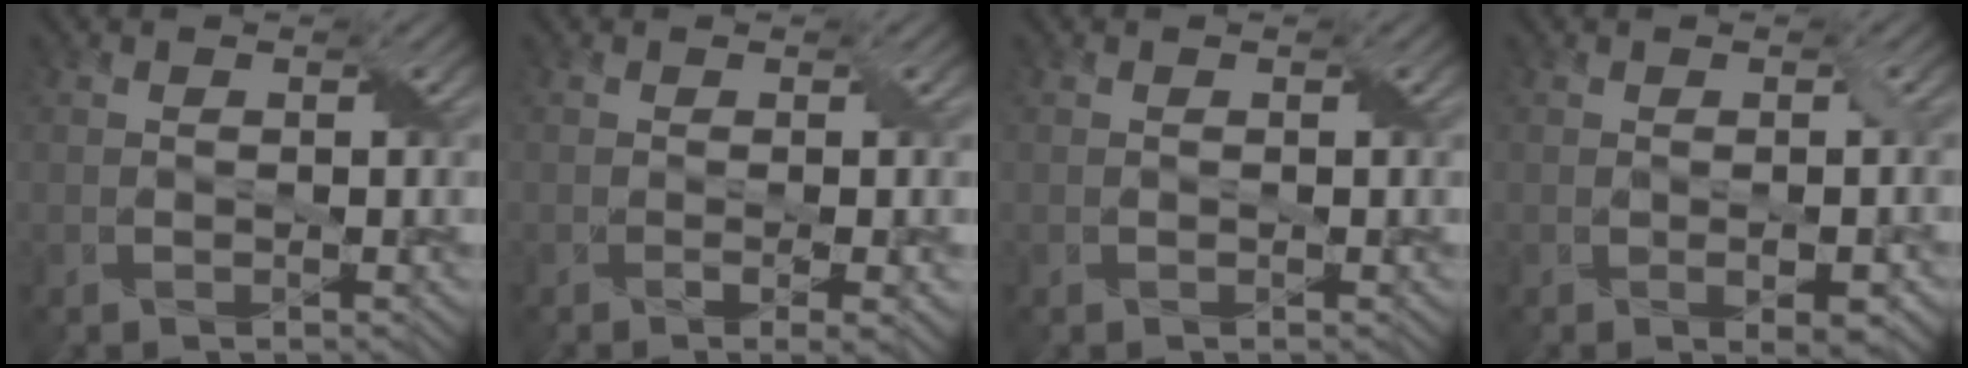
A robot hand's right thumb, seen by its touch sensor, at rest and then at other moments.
{"total": 2.7, "force": [-0.5, 0.4, 2.6], "torque": [-0.048, -0.003, -0.005]}
{"total": 0.0}
{"total": 2.8, "force": [-0.7, 0.9, 2.5], "torque": [-0.041, -0.006, -0.002]}